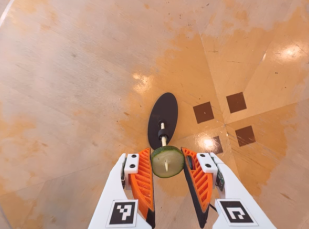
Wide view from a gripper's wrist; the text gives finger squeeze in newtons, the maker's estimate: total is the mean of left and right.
{"total": 8.2, "left": 7.9, "right": 8.6}